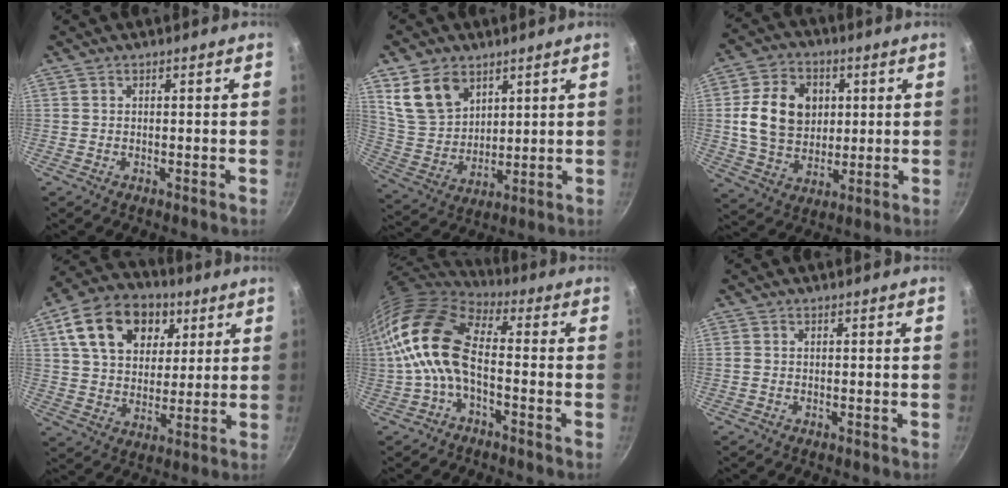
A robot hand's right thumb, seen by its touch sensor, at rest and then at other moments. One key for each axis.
{"total": 11.6, "fx": 6.0, "fy": 7.9, "fz": 5.9, "tx": -0.086, "ty": -0.027, "tz": 0.131}
{"total": 14.4, "fx": 2.3, "fy": 11.2, "fz": 8.8, "tx": -0.138, "ty": 0.002, "tz": 0.040}
{"total": 18.5, "fx": 7.5, "fy": 13.1, "fz": 10.7, "tx": -0.163, "ty": -0.003, "tz": 0.119}
{"total": 13.2, "fx": -1.8, "fy": 7.1, "fz": 10.9, "tx": -0.201, "ty": 0.026, "tz": -0.045}
{"total": 0.6, "fx": 0.0, "fy": 0.5, "fz": 0.4, "tx": -0.008, "ty": 0.002, "tz": -0.001}